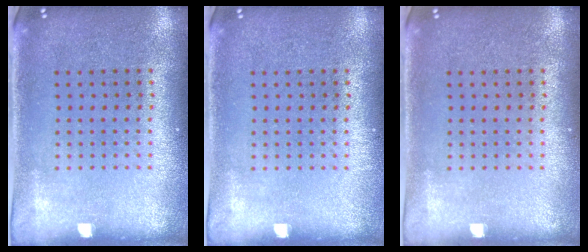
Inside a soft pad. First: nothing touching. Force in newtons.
{"total": 0.0}
{"total": 0.0}